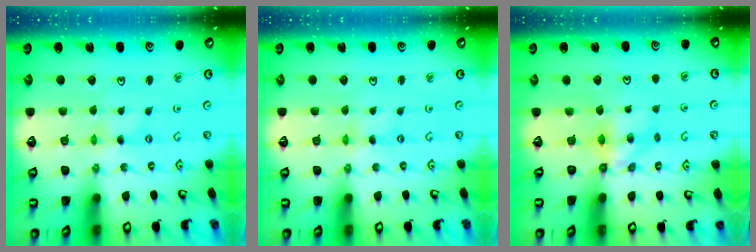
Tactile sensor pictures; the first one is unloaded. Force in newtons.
{"total": 0.0}
{"total": 4.9, "press": 4.9, "slide": 0.4}